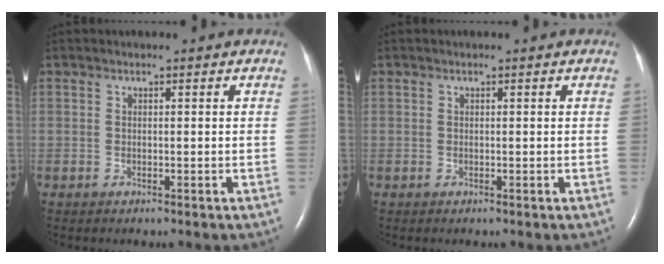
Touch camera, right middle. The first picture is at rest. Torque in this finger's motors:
{"motor_torque": [0.00, 0.00, 0.00, 0.00]}